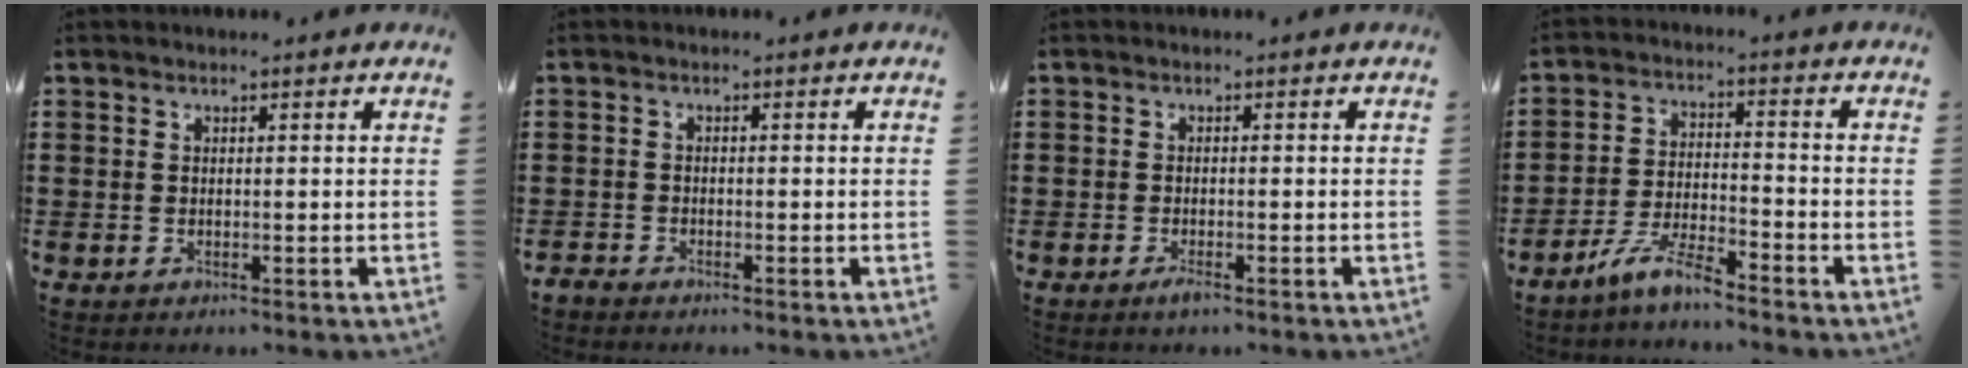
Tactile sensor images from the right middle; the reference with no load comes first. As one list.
[{"total": 1.2, "force": [-1.1, 0.3, 0.1], "torque": [-0.007, 0.001, -0.024]}, {"total": 1.4, "force": [-0.9, 0.1, 1.0], "torque": [-0.017, -0.005, -0.016]}, {"total": 6.4, "force": [-5.6, 0.7, 3.2], "torque": [-0.077, -0.006, -0.111]}]